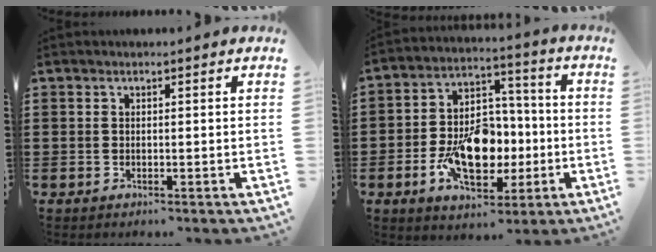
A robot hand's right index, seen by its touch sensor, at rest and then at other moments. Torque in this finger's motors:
{"motor_torque": [2.14, 0.00, 1.05, 0.21]}